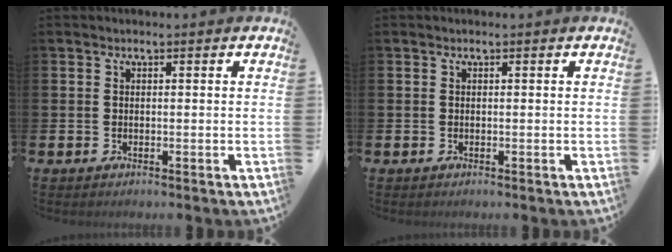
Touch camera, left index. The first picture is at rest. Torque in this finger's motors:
{"motor_torque": [0.00, 0.00, 0.00, 0.00]}